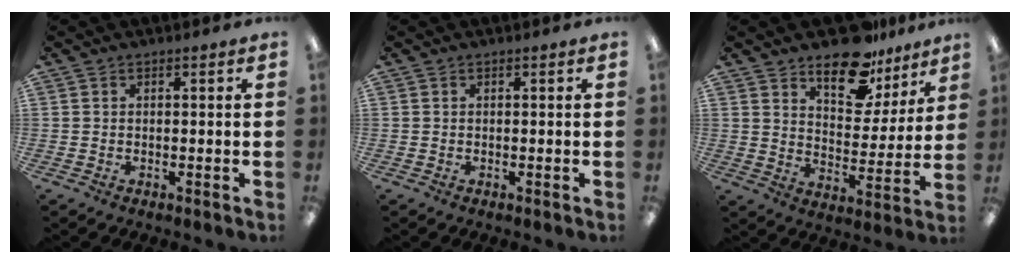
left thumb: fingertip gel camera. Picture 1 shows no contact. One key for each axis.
{"total": 0.0}
{"total": 15.1, "fx": 11.5, "fy": 7.1, "fz": 6.9, "tx": -0.095, "ty": -0.076, "tz": 0.202}